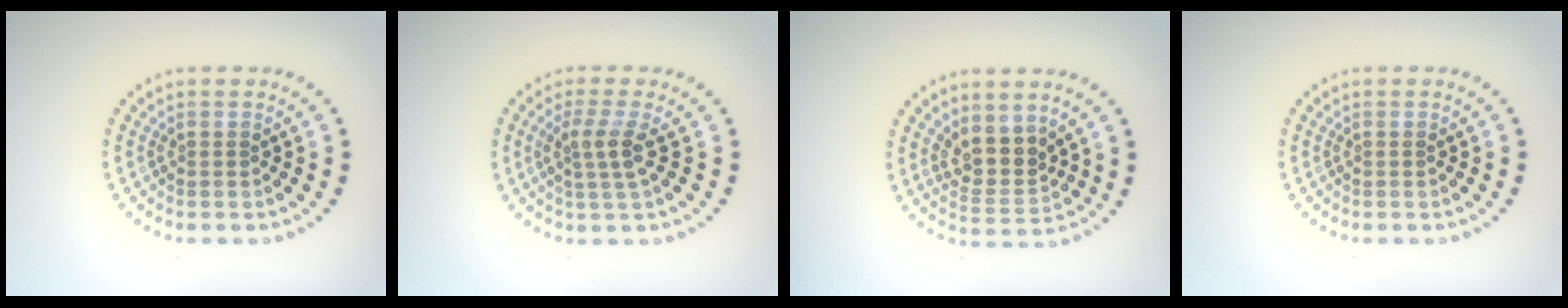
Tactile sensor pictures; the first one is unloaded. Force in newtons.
{"total": 2.4, "press": 1.9, "slide": 1.5}
{"total": 3.5, "press": 2.9, "slide": 2.0}
{"total": 0.0}